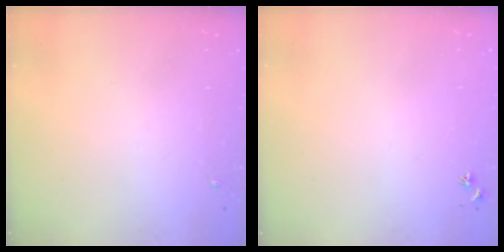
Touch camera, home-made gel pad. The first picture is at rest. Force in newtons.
{"total": 3.0, "press": 2.9, "slide": 0.3}